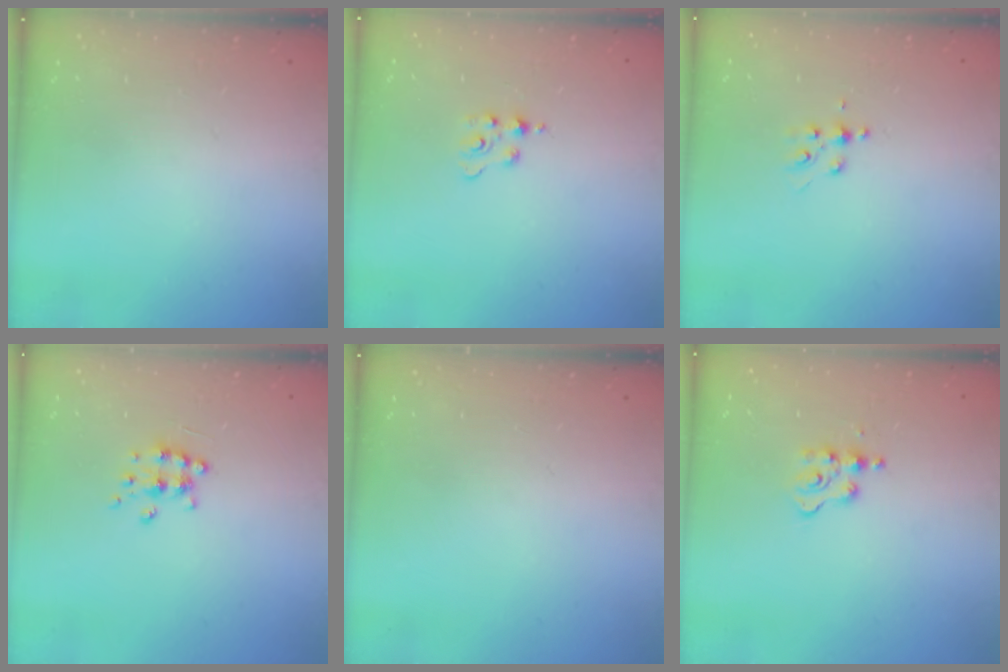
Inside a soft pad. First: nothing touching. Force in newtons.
{"total": 1.8, "press": 1.8, "slide": 0.3}
{"total": 5.2, "press": 5.1, "slide": 0.8}
{"total": 6.5, "press": 6.4, "slide": 0.8}
{"total": 0.0}
{"total": 4.0, "press": 4.0, "slide": 0.6}